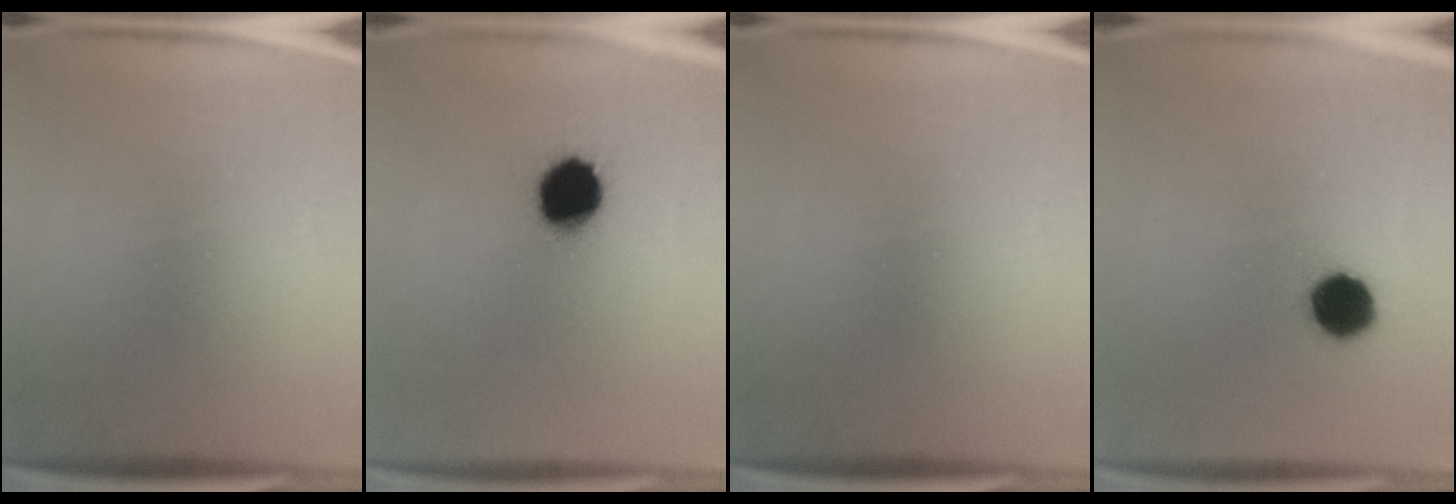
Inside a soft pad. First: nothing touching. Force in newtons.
{"total": 11.1}
{"total": 0.0}
{"total": 8.9}